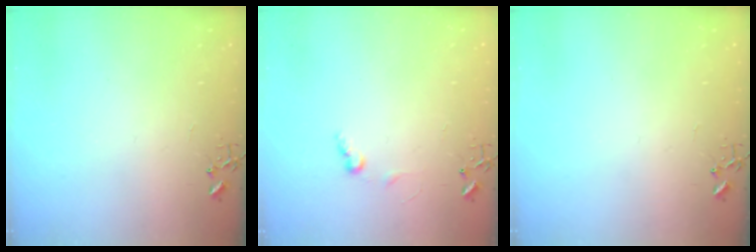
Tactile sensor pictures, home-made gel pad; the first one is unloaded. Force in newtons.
{"total": 6.4, "press": 6.4, "slide": 0.8}
{"total": 0.0}